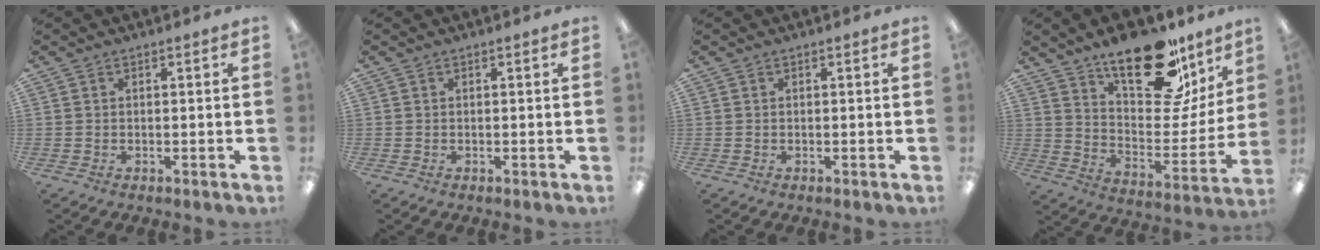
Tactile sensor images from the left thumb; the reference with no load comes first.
{"total": 0.0}
{"total": 0.0}
{"total": 25.1, "force": [17.5, 10.5, 14.6], "torque": [-0.200, -0.118, 0.294]}